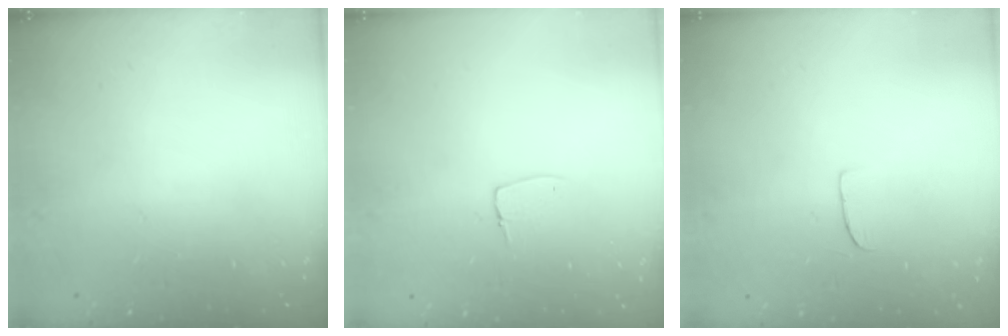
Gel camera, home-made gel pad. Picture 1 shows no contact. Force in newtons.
{"total": 5.6, "press": 5.5, "slide": 0.4}
{"total": 5.4, "press": 5.4, "slide": 0.4}